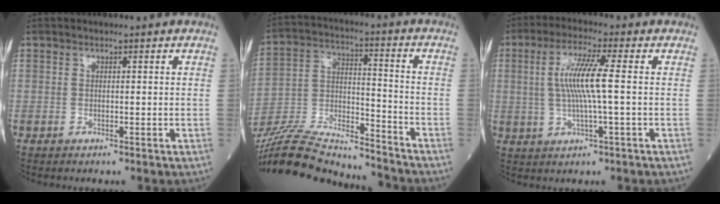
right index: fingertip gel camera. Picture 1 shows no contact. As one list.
[{"total": 20.3, "force": [-19.2, 1.9, 6.2], "torque": [-0.142, 0.002, -0.331]}, {"total": 7.9, "force": [0.6, 0.1, 7.9], "torque": [-0.161, 0.004, 0.009]}]